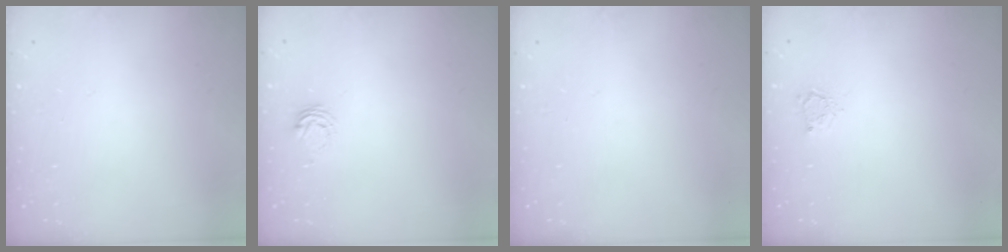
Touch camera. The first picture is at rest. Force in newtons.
{"total": 5.9, "press": 5.9, "slide": 0.5}
{"total": 0.0}
{"total": 3.2, "press": 3.2, "slide": 0.4}